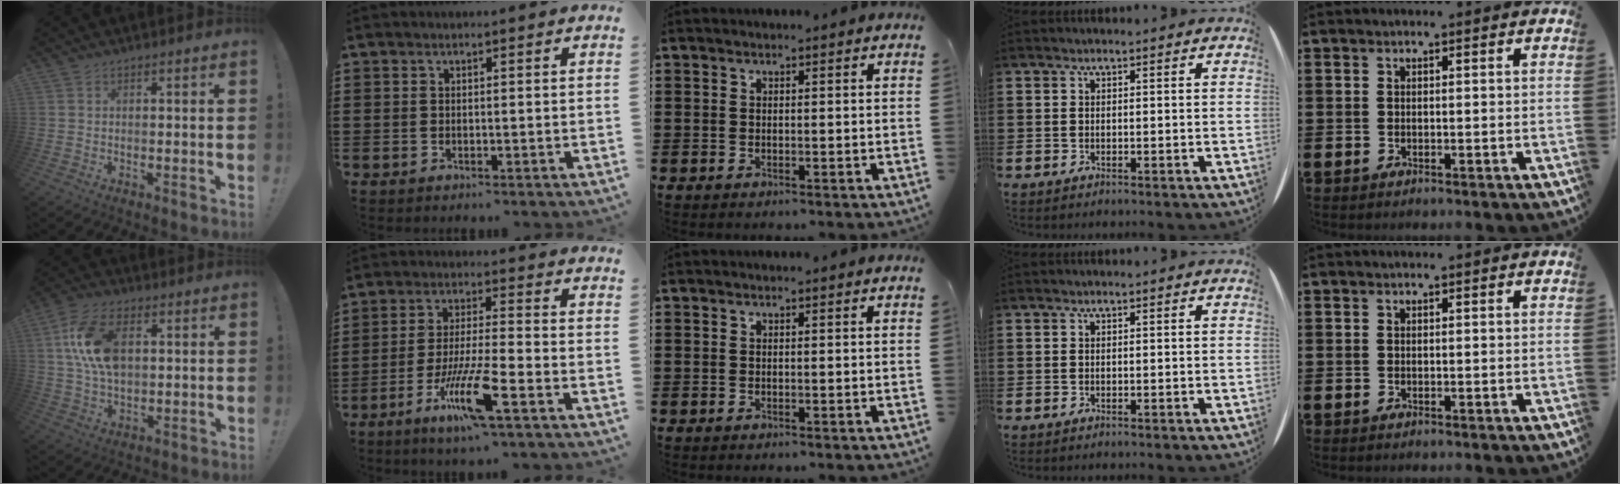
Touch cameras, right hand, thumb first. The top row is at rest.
{"thumb": {"total": 14.0, "force": [2.7, 8.4, 10.8], "torque": [-0.207, 0.005, 0.051]}, "index": {"total": 10.4, "force": [-5.4, 1.3, 8.9], "torque": [-0.187, -0.009, -0.103]}}